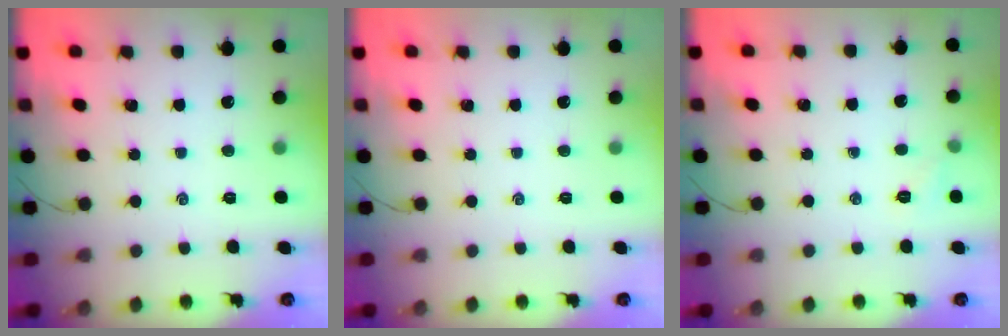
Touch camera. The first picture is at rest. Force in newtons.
{"total": 0.0}
{"total": 4.2, "press": 4.0, "slide": 1.1}